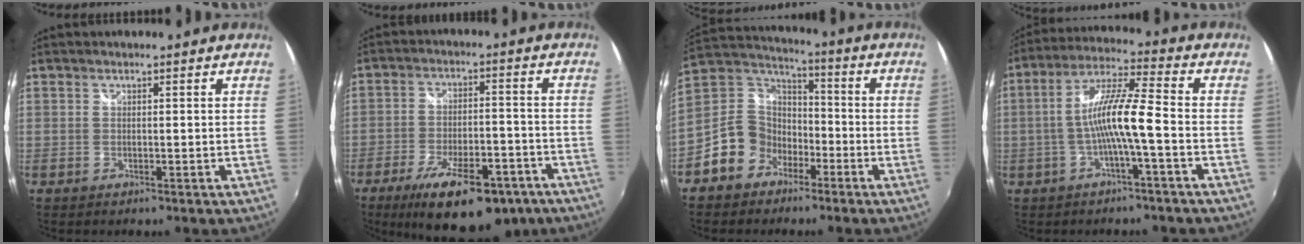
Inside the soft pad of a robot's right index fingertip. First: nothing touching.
{"total": 19.8, "force": [-13.2, 7.6, 12.8], "torque": [-0.219, -0.022, -0.186]}
{"total": 11.8, "force": [-6.2, 9.4, 3.7], "torque": [-0.091, 0.033, -0.110]}
{"total": 9.8, "force": [-2.6, 0.2, 9.4], "torque": [-0.191, 0.014, -0.046]}